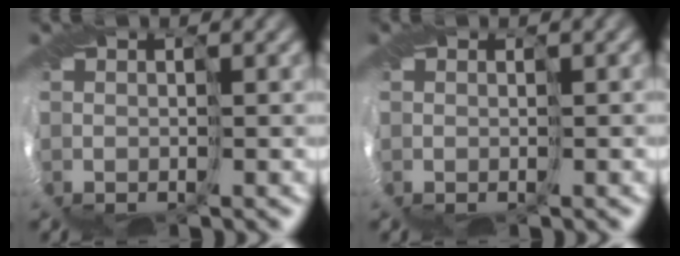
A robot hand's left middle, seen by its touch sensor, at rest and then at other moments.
{"total": 0.0}